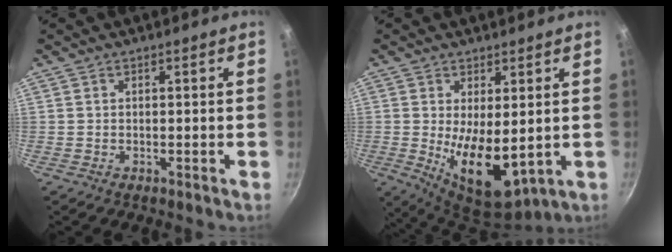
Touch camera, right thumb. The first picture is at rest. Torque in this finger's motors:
{"motor_torque": [-0.23, 1.17, 1.25, -0.23, 0.41]}